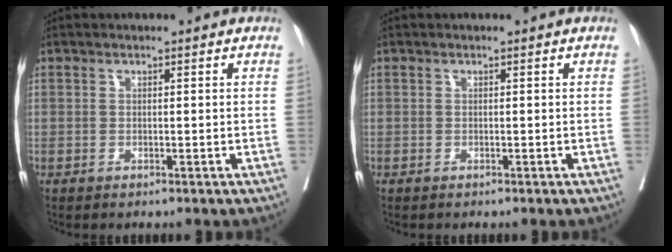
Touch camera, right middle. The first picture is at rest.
{"total": 0.0}